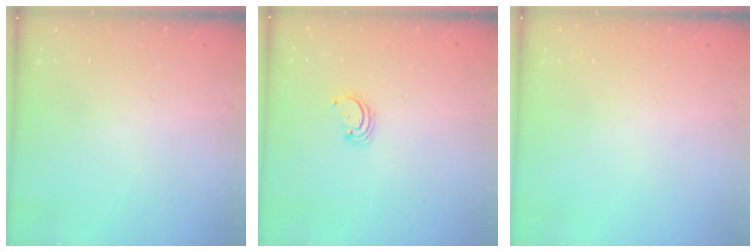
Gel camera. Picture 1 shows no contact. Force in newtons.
{"total": 2.8, "press": 2.8, "slide": 0.2}
{"total": 0.0}